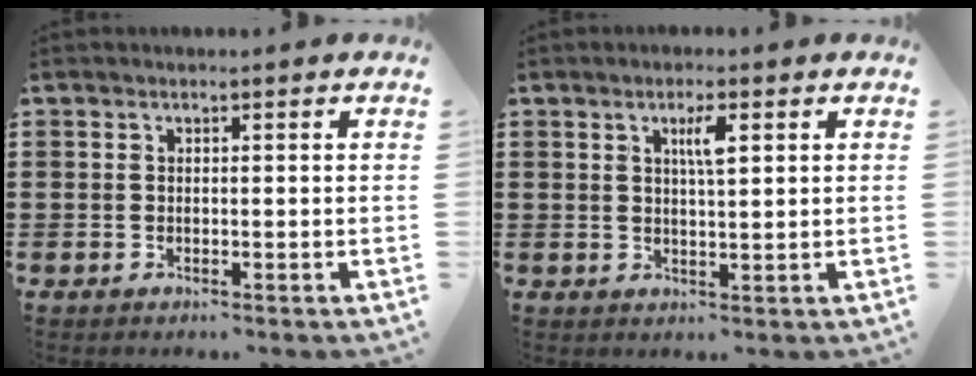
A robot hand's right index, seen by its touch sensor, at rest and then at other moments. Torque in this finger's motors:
{"motor_torque": [0.15, -0.05, 0.06, 0.04]}